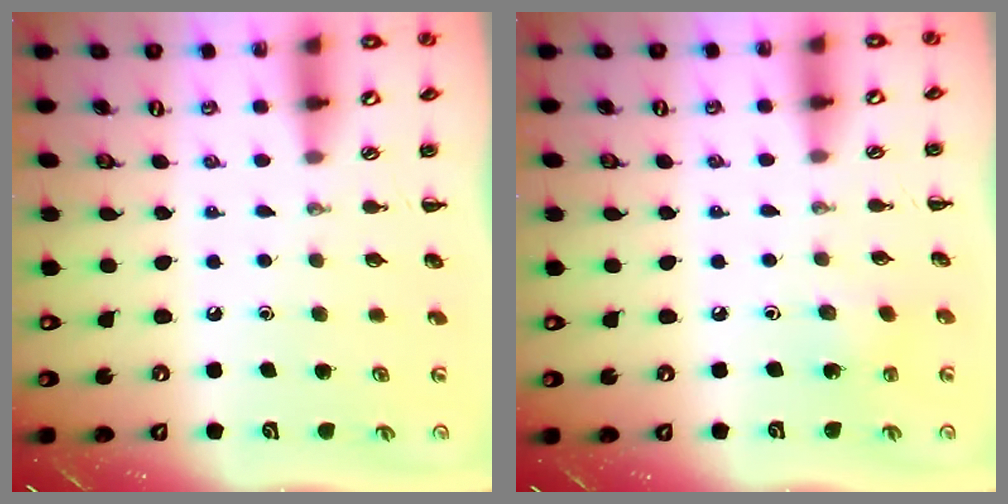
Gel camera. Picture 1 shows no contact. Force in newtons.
{"total": 2.9, "press": 2.8, "slide": 0.9}